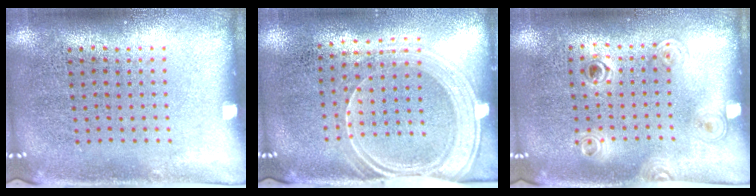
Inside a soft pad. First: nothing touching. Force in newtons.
{"total": 1.8, "press": 1.5, "slide": 0.9}
{"total": 1.2, "press": 1.0, "slide": 0.6}